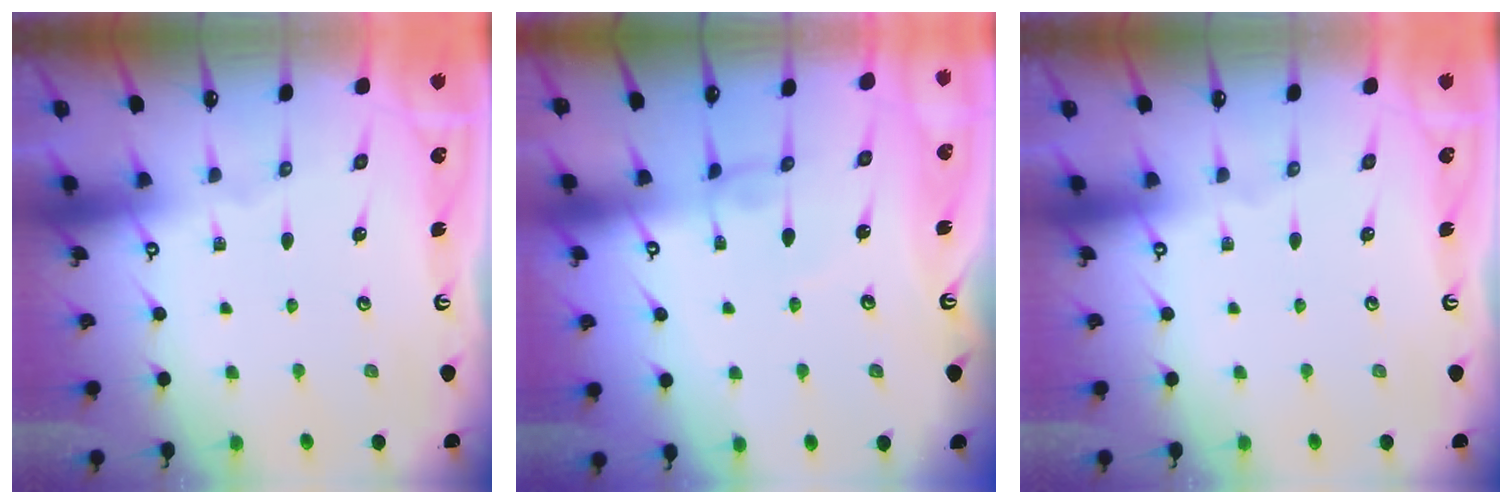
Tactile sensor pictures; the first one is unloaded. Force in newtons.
{"total": 2.9, "press": 2.9, "slide": 0.1}
{"total": 0.0}